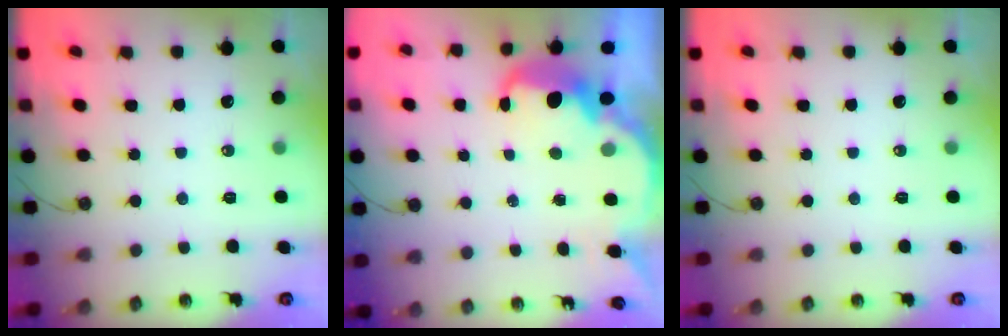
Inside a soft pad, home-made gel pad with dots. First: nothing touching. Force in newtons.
{"total": 6.5, "press": 6.4, "slide": 0.6}
{"total": 0.0}